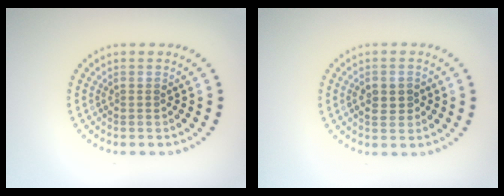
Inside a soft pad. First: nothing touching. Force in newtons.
{"total": 2.1, "press": 2.1, "slide": 0.2}